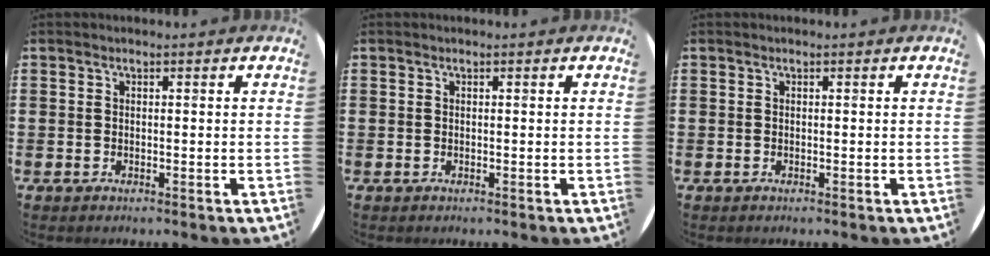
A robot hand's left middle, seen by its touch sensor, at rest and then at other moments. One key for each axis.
{"total": 0.0}
{"total": 0.0}